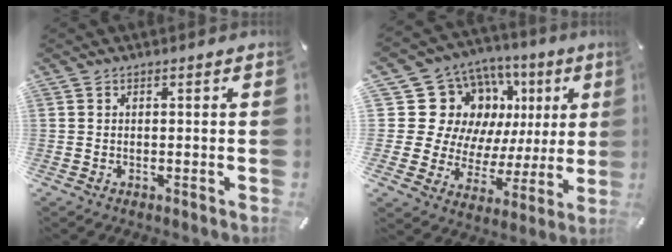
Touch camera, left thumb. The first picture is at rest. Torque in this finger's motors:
{"motor_torque": [0.38, 0.99, 0.71, -0.31, 0.07]}